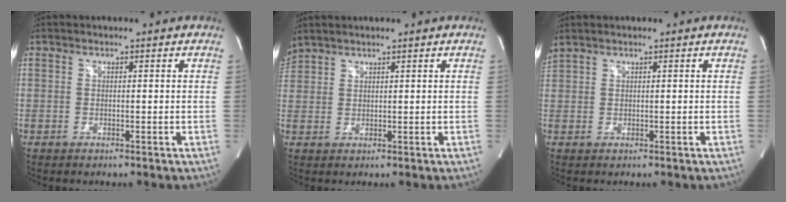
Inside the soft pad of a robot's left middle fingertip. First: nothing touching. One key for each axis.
{"total": 3.8, "fx": 3.6, "fy": 0.5, "fz": 1.1, "tx": -0.035, "ty": 0.031, "tz": 0.075}
{"total": 2.0, "fx": 1.7, "fy": 0.0, "fz": 1.1, "tx": -0.045, "ty": 0.030, "tz": 0.046}